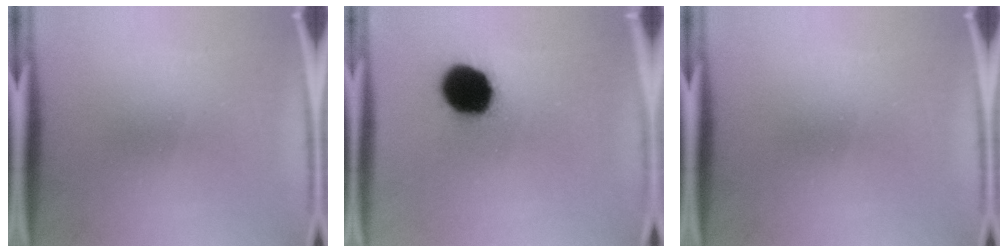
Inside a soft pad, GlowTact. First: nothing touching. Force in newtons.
{"total": 14.1}
{"total": 0.0}